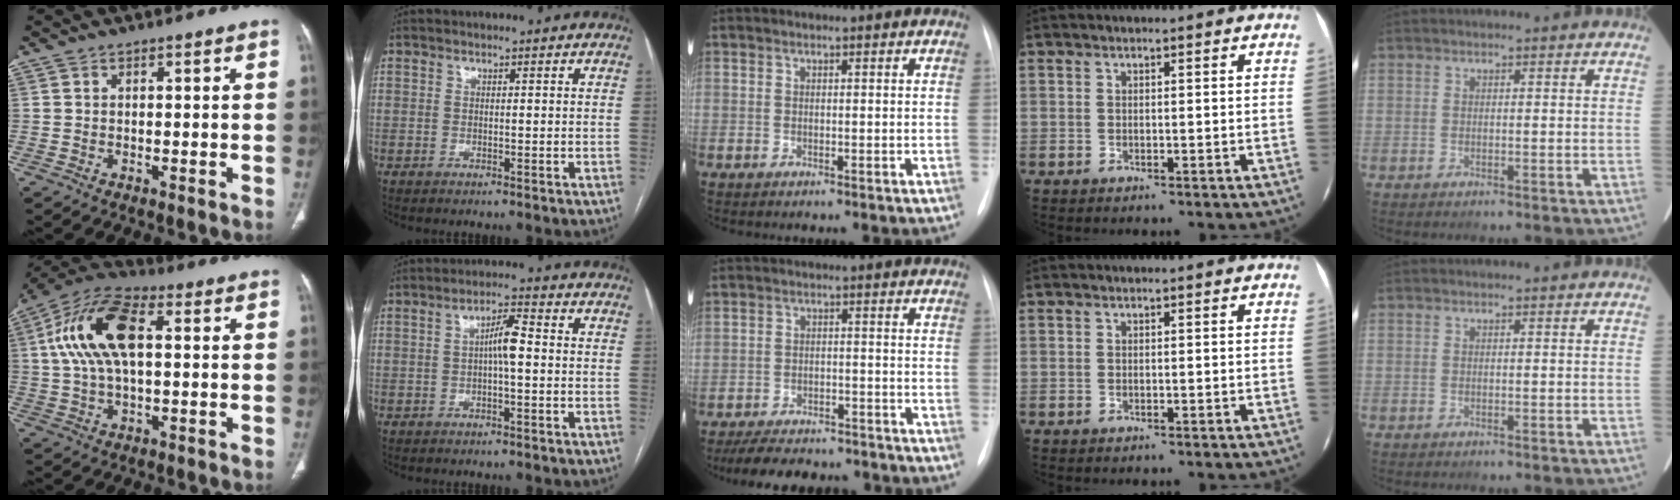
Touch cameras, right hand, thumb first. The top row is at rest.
{"thumb": {"total": 15.3, "force": [2.7, 7.5, 13.0], "torque": [-0.260, 0.029, 0.048]}, "index": {"total": 4.3, "force": [-0.1, 0.6, 4.3], "torque": [-0.075, 0.011, -0.002]}, "middle": {"total": 12.1, "force": [-10.7, 4.0, 4.1], "torque": [-0.070, 0.006, -0.146]}}